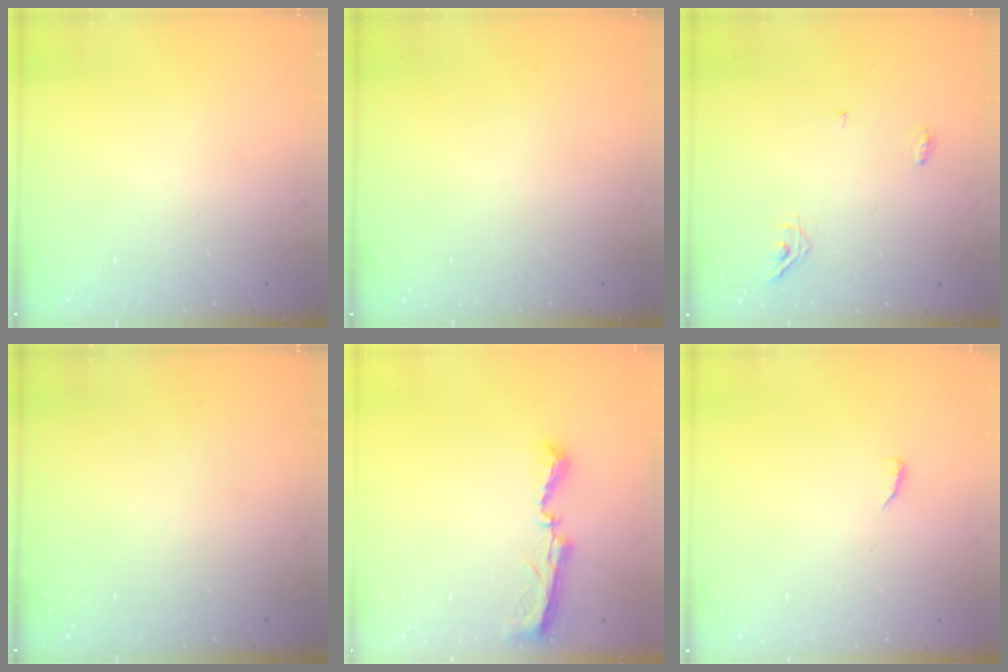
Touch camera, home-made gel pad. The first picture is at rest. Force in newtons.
{"total": 0.0}
{"total": 4.9, "press": 4.8, "slide": 1.0}
{"total": 0.0}
{"total": 8.9, "press": 8.9, "slide": 0.2}
{"total": 4.3, "press": 4.2, "slide": 0.6}